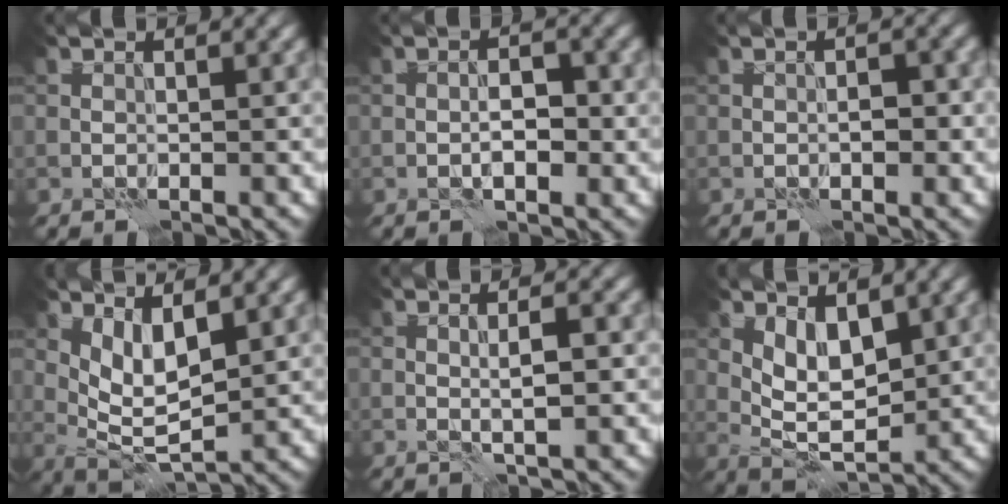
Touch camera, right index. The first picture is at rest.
{"total": 3.1, "force": [-0.8, 1.5, 2.5], "torque": [-0.023, 0.002, -0.019]}
{"total": 2.4, "force": [-0.3, 1.3, 2.0], "torque": [-0.019, 0.004, -0.009]}
{"total": 4.3, "force": [1.4, 1.6, 3.7], "torque": [-0.070, -0.015, 0.030]}
{"total": 1.9, "force": [-0.2, 0.0, 1.9], "torque": [-0.033, 0.000, -0.004]}
{"total": 3.7, "force": [1.1, 1.8, 3.0], "torque": [-0.052, -0.012, 0.022]}